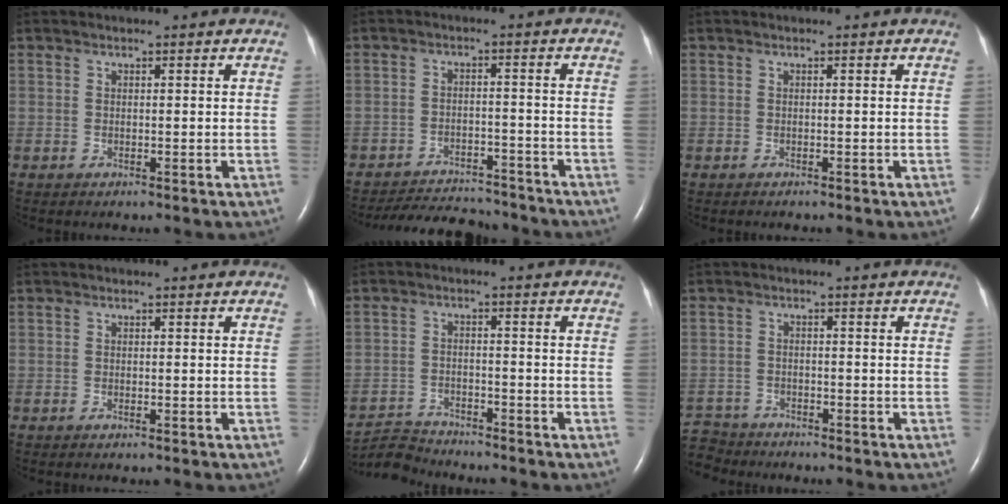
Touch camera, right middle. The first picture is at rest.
{"total": 11.4, "force": [-10.8, 2.5, 2.5], "torque": [-0.041, -0.002, -0.153]}
{"total": 0.7, "force": [-0.7, 0.1, 0.2], "torque": [-0.008, -0.002, -0.010]}
{"total": 0.0}
{"total": 5.0, "force": [-4.9, -0.2, -1.0], "torque": [0.016, -0.011, -0.091]}
{"total": 5.8, "force": [-5.5, 1.7, -0.4], "torque": [0.004, -0.004, -0.106]}